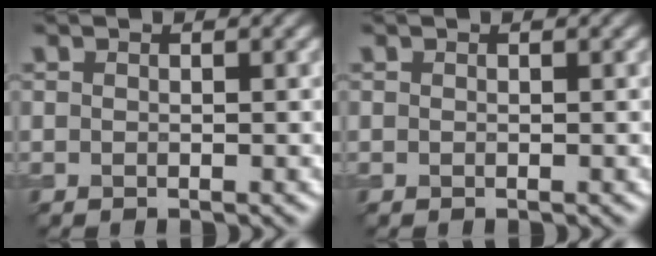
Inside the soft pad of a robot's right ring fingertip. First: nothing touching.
{"total": 0.0}